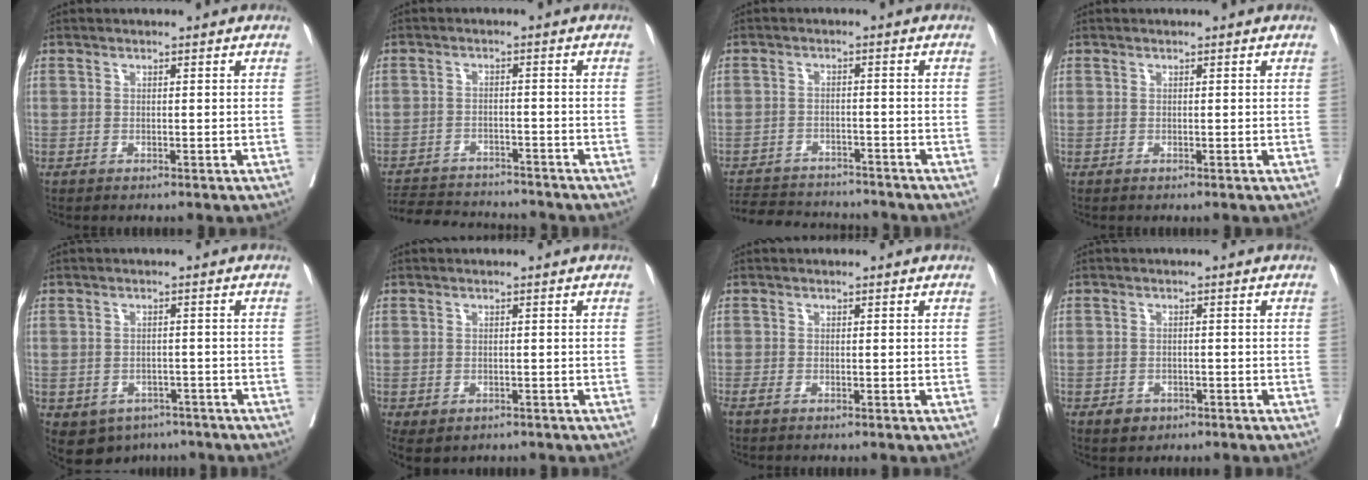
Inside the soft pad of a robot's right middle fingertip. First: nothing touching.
{"total": 10.5, "force": [-10.0, 2.2, 2.2], "torque": [-0.041, 0.003, -0.147]}
{"total": 10.1, "force": [-9.6, 2.3, 2.1], "torque": [-0.038, 0.003, -0.140]}
{"total": 0.0}
{"total": 7.3, "force": [-4.3, 5.5, 2.1], "torque": [-0.036, 0.008, -0.053]}
{"total": 4.1, "force": [-2.7, 2.6, 1.8], "torque": [-0.022, -0.003, -0.034]}
{"total": 0.8, "force": [-0.5, 0.3, 0.5], "torque": [-0.014, -0.003, -0.010]}
{"total": 2.3, "force": [-1.4, 1.7, 0.7], "torque": [-0.012, 0.004, -0.014]}